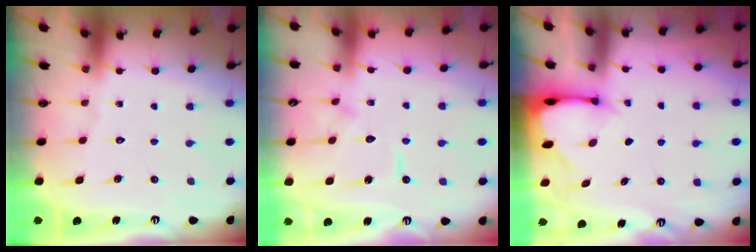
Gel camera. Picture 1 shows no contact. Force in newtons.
{"total": 9.6, "press": 9.6, "slide": 0.9}
{"total": 2.5, "press": 2.5, "slide": 0.1}